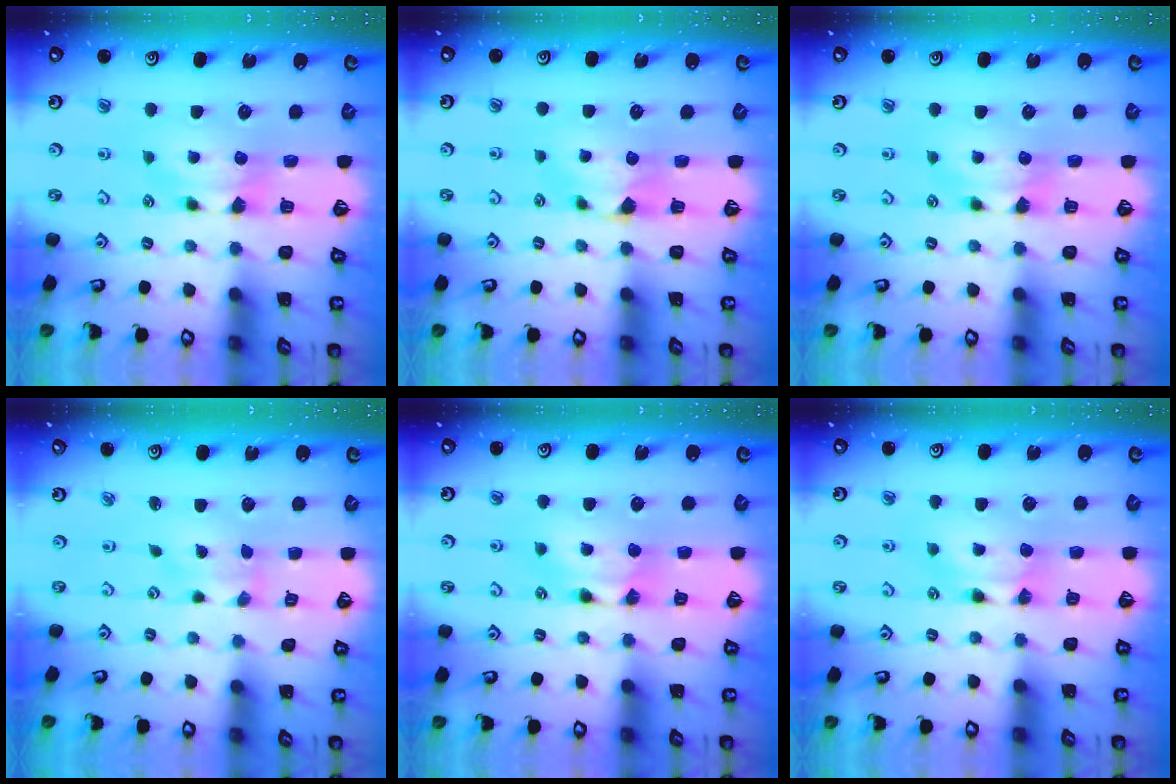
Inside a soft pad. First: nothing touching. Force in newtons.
{"total": 1.1, "press": 0.9, "slide": 0.7}
{"total": 0.0}
{"total": 1.3, "press": 0.7, "slide": 1.1}
{"total": 1.8, "press": 1.8, "slide": 0.1}
{"total": 1.6, "press": 1.6, "slide": 0.1}